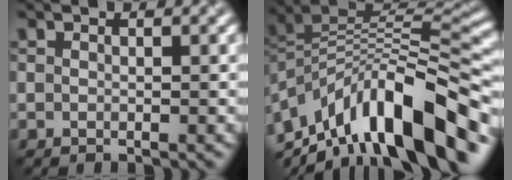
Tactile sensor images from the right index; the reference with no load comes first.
{"total": 13.1, "force": [-6.2, 5.6, 10.1], "torque": [-0.165, 0.026, -0.106]}